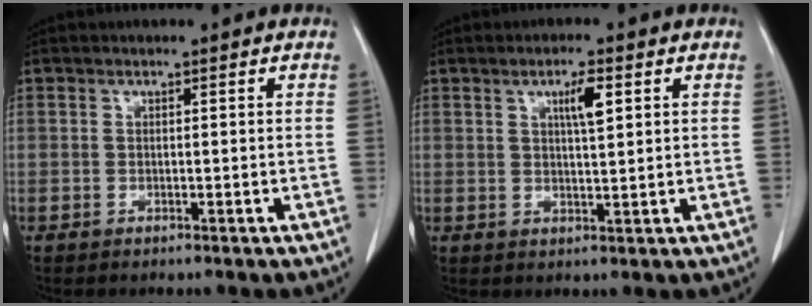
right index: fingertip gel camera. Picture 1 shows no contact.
{"total": 4.2, "force": [1.8, 0.6, 3.8], "torque": [-0.064, 0.000, 0.030]}